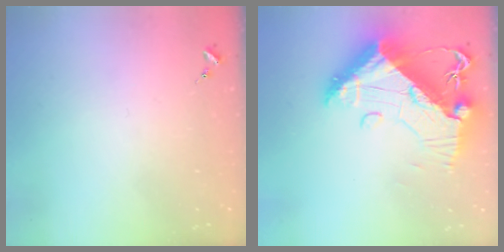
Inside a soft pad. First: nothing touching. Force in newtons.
{"total": 19.4, "press": 19.3, "slide": 2.1}